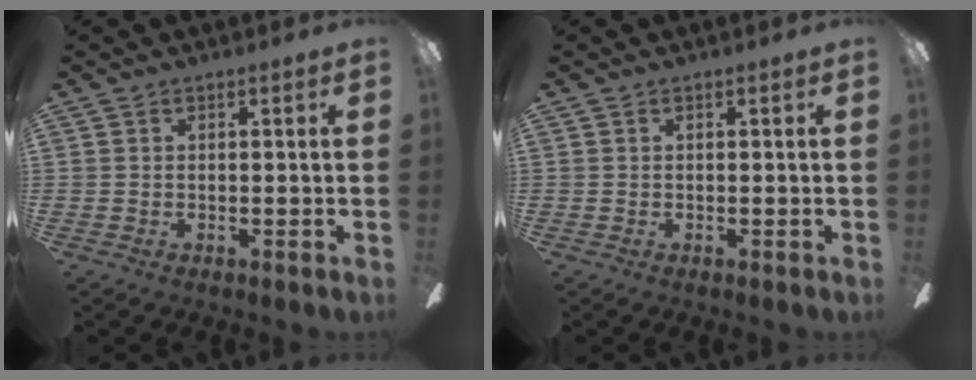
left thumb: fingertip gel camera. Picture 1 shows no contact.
{"total": 0.0}